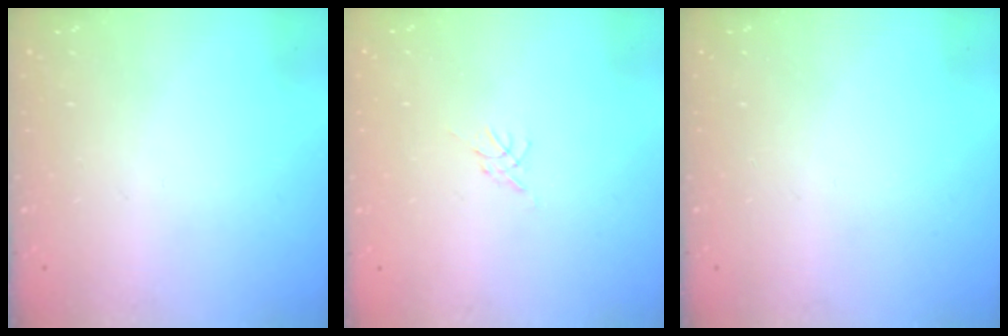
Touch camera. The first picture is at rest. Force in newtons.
{"total": 0.0}
{"total": 0.0}